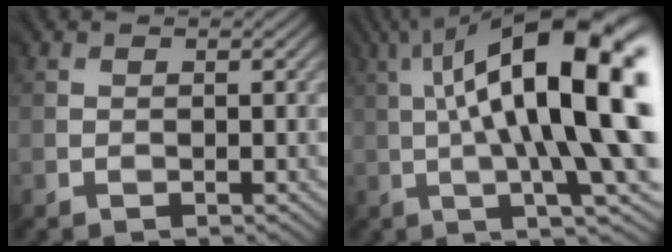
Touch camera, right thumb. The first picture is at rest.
{"total": 19.8, "force": [3.9, 5.5, 18.6], "torque": [-0.266, 0.036, 0.069]}